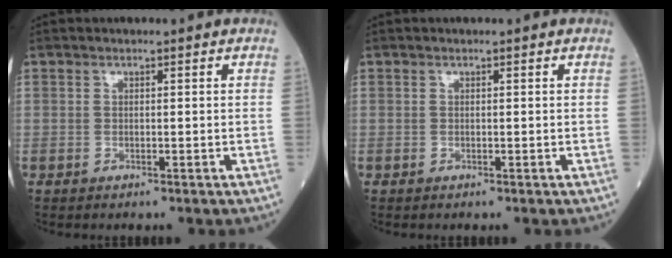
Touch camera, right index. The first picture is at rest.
{"total": 0.0}